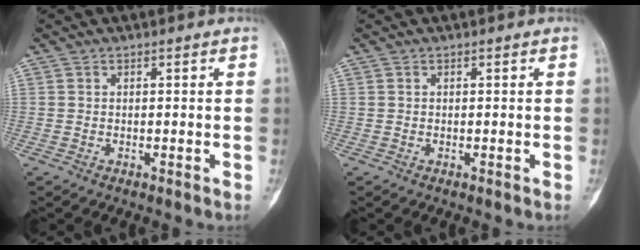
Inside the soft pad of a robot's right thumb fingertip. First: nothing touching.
{"total": 0.0}